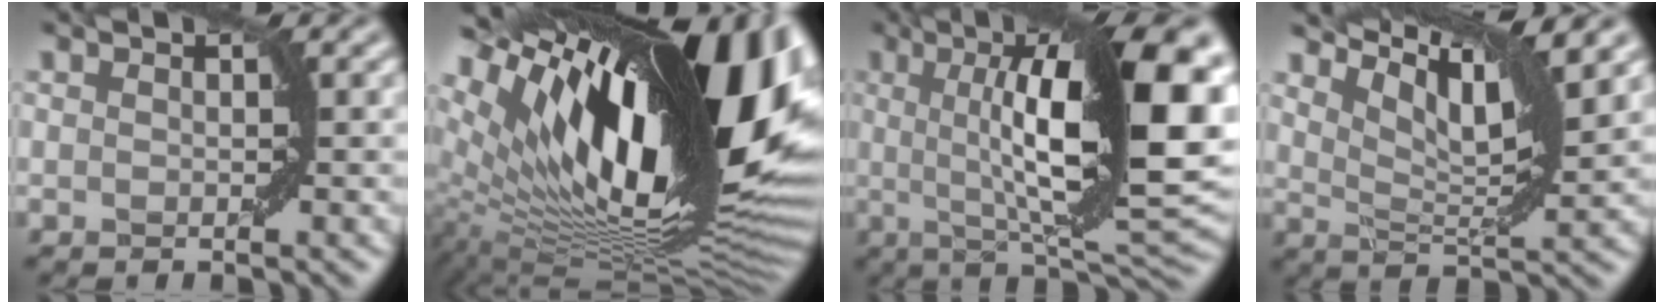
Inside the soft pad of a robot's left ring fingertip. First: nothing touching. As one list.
[{"total": 20.1, "force": [5.4, 8.2, 17.5], "torque": [-0.282, 0.012, 0.086]}, {"total": 15.8, "force": [2.4, 4.2, 15.0], "torque": [-0.204, 0.009, 0.031]}, {"total": 8.2, "force": [5.7, 1.4, 5.8], "torque": [-0.098, 0.008, 0.100]}]